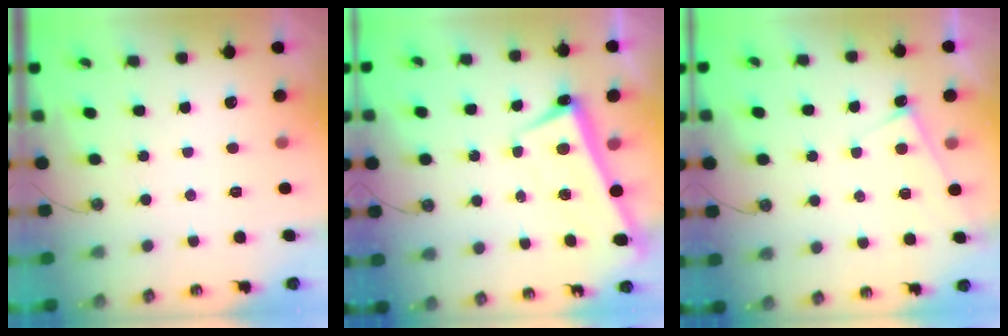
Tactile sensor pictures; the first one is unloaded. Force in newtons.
{"total": 2.8, "press": 2.7, "slide": 0.7}
{"total": 1.3, "press": 1.3, "slide": 0.3}